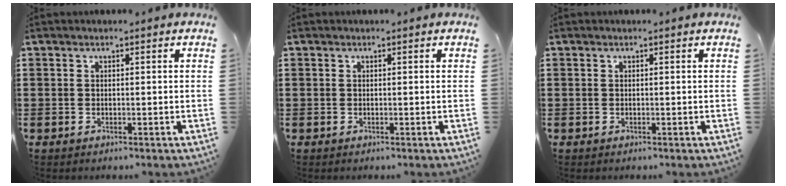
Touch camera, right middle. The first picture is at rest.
{"total": 0.0}
{"total": 0.0}